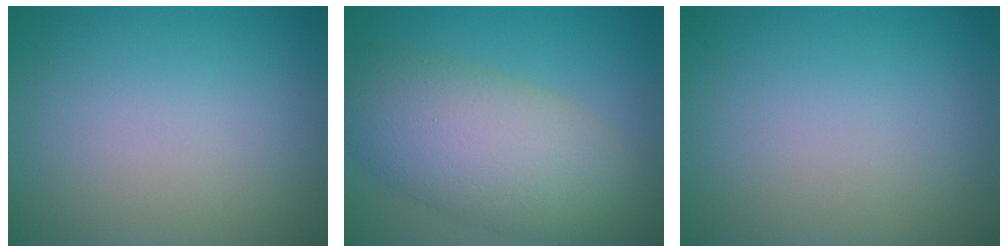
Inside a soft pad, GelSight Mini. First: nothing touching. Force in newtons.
{"total": 8.7, "press": 8.7, "slide": 0.4}
{"total": 0.0}